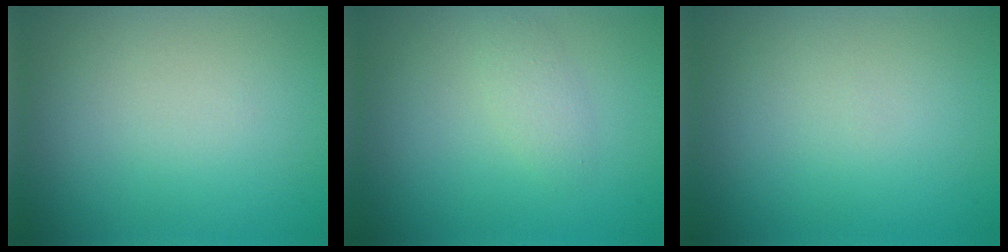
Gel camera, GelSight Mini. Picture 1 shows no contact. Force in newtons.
{"total": 1.4, "press": 1.4, "slide": 0.1}
{"total": 0.0}